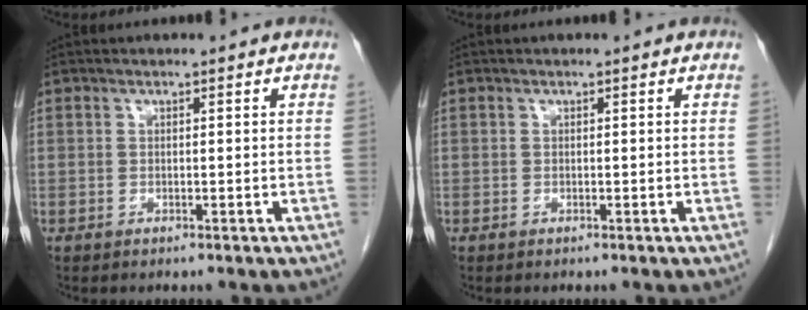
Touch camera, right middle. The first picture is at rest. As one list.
[{"total": 0.0}]